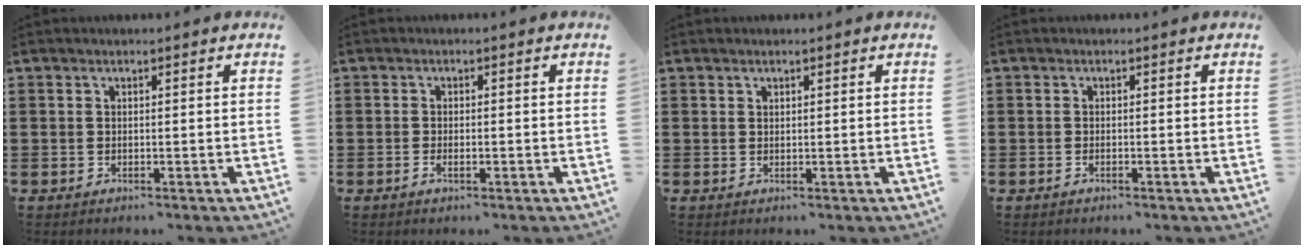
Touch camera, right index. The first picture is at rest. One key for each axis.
{"total": 1.4, "fx": -0.6, "fy": 0.4, "fz": 1.2, "tx": -0.023, "ty": -0.001, "tz": -0.011}
{"total": 0.6, "fx": 0.4, "fy": 0.4, "fz": 0.1, "tx": -0.003, "ty": 0.001, "tz": 0.009}
{"total": 0.5, "fx": -0.4, "fy": 0.0, "fz": 0.3, "tx": -0.007, "ty": -0.003, "tz": -0.008}